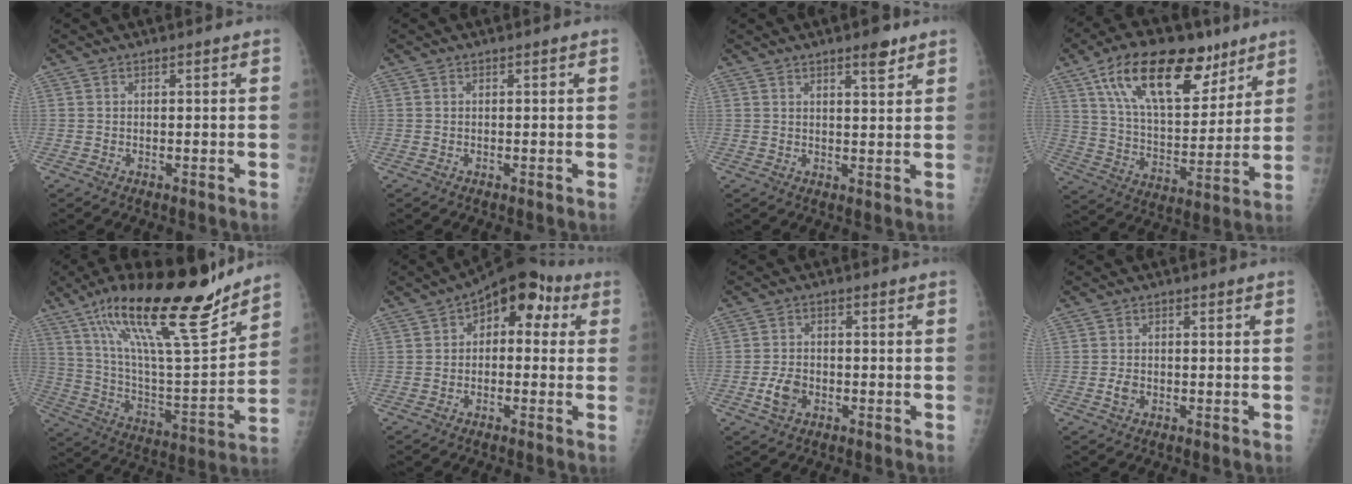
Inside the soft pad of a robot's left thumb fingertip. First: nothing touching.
{"total": 0.0}
{"total": 4.0, "force": [2.8, 1.1, 2.7], "torque": [-0.031, -0.017, 0.039]}
{"total": 22.2, "force": [12.6, 10.8, 14.7], "torque": [-0.209, -0.038, 0.220]}
{"total": 25.6, "force": [17.7, 5.5, 17.7], "torque": [-0.271, -0.069, 0.305]}
{"total": 9.7, "force": [2.5, 6.1, 7.1], "torque": [-0.052, 0.029, 0.021]}
{"total": 4.5, "force": [-1.6, 3.2, 2.8], "torque": [-0.049, 0.009, -0.030]}
{"total": 2.0, "force": [-0.6, 1.5, 1.2], "torque": [-0.018, 0.003, -0.011]}